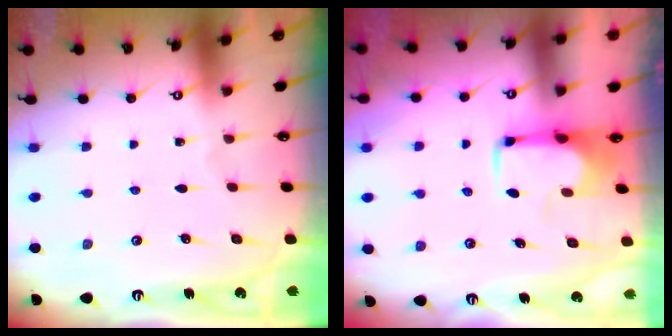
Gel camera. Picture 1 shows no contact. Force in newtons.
{"total": 1.5, "press": 1.4, "slide": 0.6}